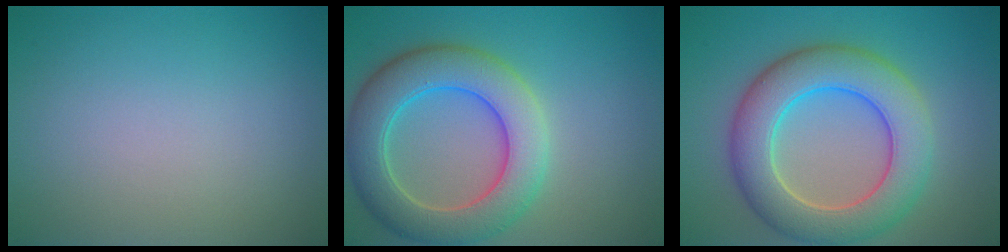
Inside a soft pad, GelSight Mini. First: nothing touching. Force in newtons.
{"total": 7.9, "press": 7.9, "slide": 0.3}
{"total": 8.4, "press": 8.4, "slide": 0.5}